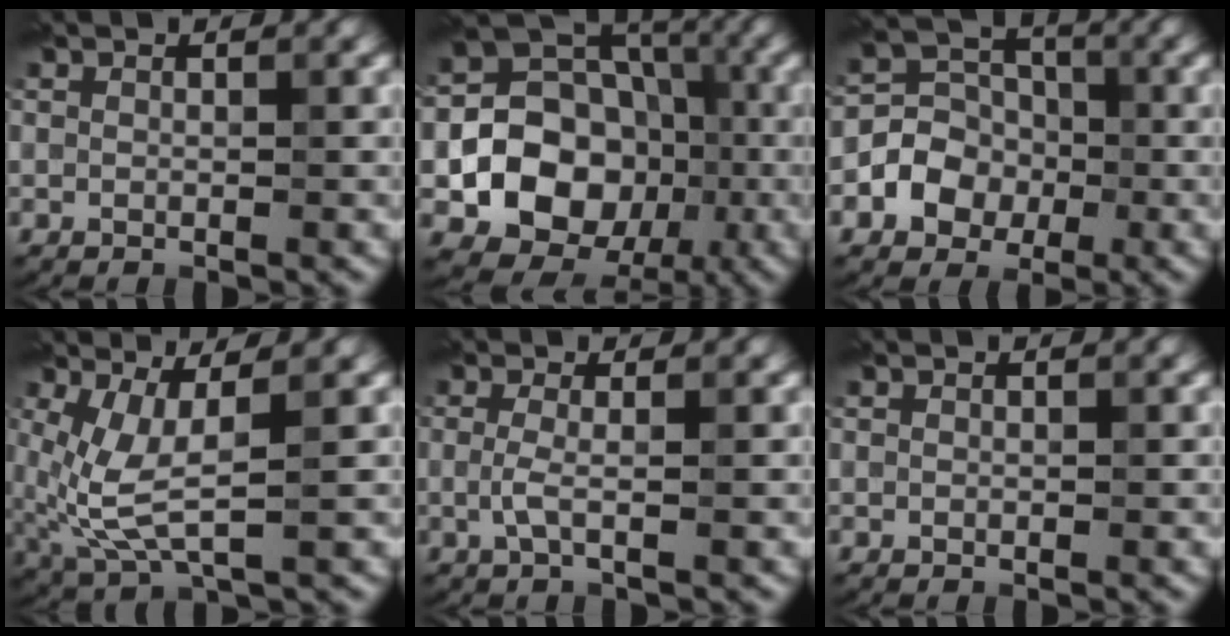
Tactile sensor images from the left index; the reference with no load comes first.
{"total": 11.0, "force": [-2.4, 8.9, 6.0], "torque": [-0.087, -0.006, -0.059]}
{"total": 4.6, "force": [-1.5, 3.9, 1.8], "torque": [-0.013, 0.005, -0.038]}
{"total": 5.0, "force": [0.6, 1.6, 4.7], "torque": [-0.122, -0.016, 0.022]}
{"total": 1.6, "force": [-0.2, 0.3, 1.5], "torque": [-0.037, -0.004, -0.006]}
{"total": 0.0}